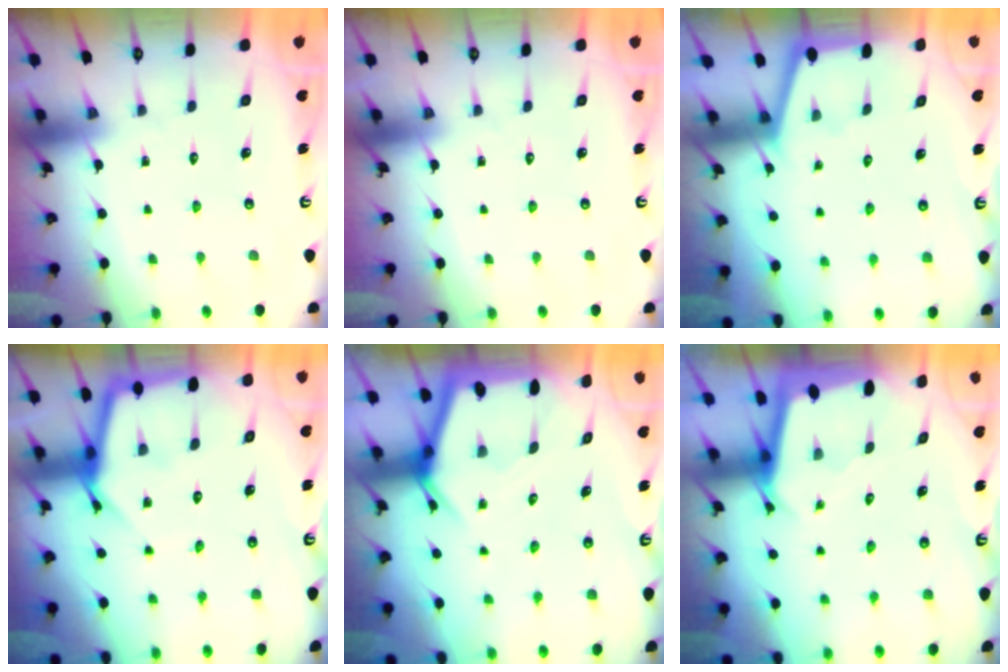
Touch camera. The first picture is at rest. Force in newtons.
{"total": 0.0}
{"total": 1.1, "press": 1.1, "slide": 0.1}
{"total": 8.0, "press": 8.0, "slide": 0.6}
{"total": 5.3, "press": 5.3, "slide": 0.6}
{"total": 2.4, "press": 2.4, "slide": 0.1}